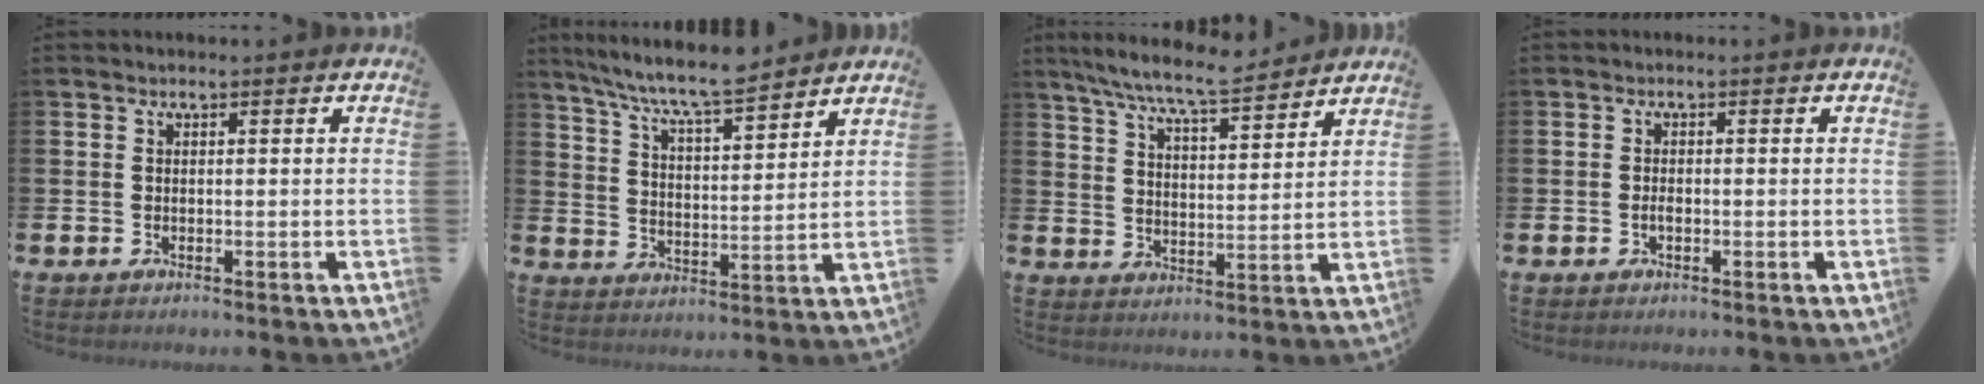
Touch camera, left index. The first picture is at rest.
{"total": 8.3, "force": [7.8, 0.4, 2.8], "torque": [-0.083, -0.046, 0.140]}
{"total": 8.3, "force": [7.7, 0.6, 3.0], "torque": [-0.087, -0.041, 0.138]}
{"total": 1.0, "force": [-0.4, 0.5, 0.9], "torque": [-0.016, 0.000, -0.007]}